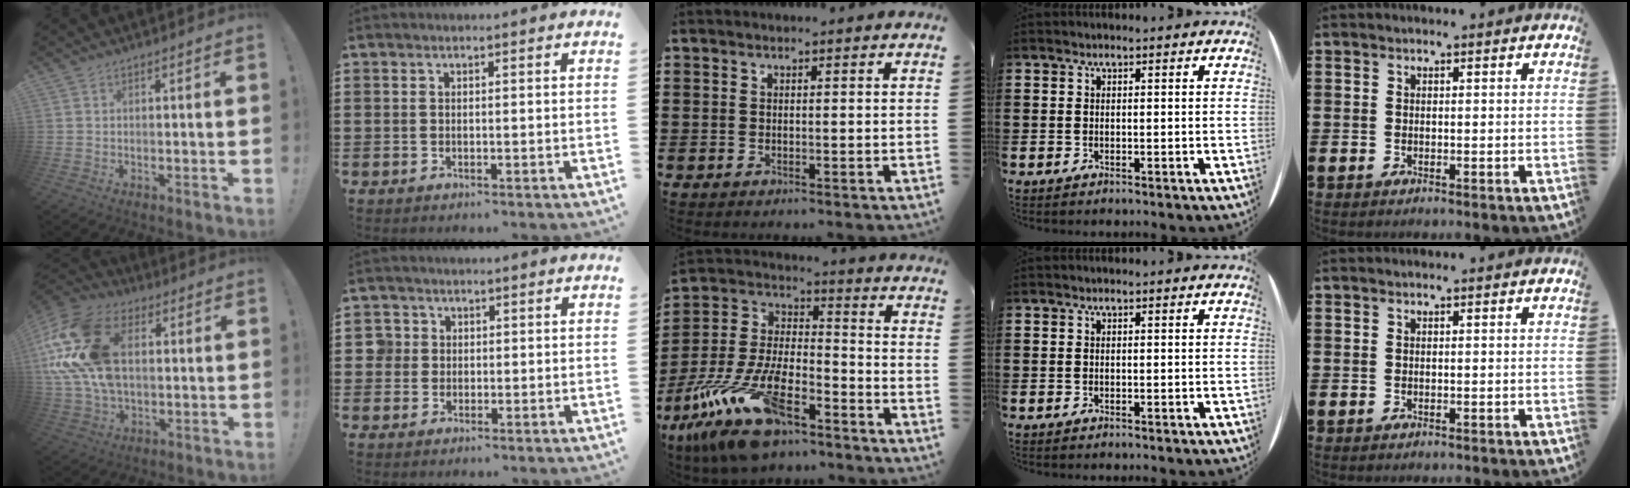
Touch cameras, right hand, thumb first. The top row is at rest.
{"thumb": {"total": 22.9, "force": [4.8, 15.2, 16.4], "torque": [-0.317, 0.005, 0.094]}, "index": {"total": 2.7, "force": [0.5, 2.6, 0.4], "torque": [-0.021, 0.012, 0.008]}, "middle": {"total": 15.5, "force": [-10.6, 5.2, 10.1], "torque": [-0.226, 0.016, -0.199]}}